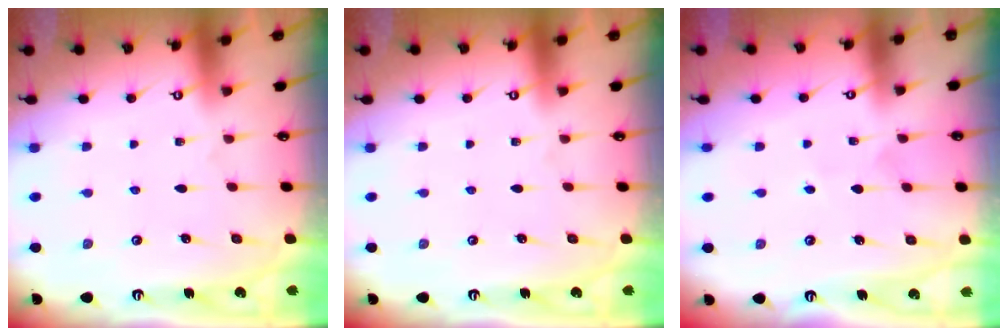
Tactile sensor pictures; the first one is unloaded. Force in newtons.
{"total": 0.0}
{"total": 3.0, "press": 2.9, "slide": 0.9}